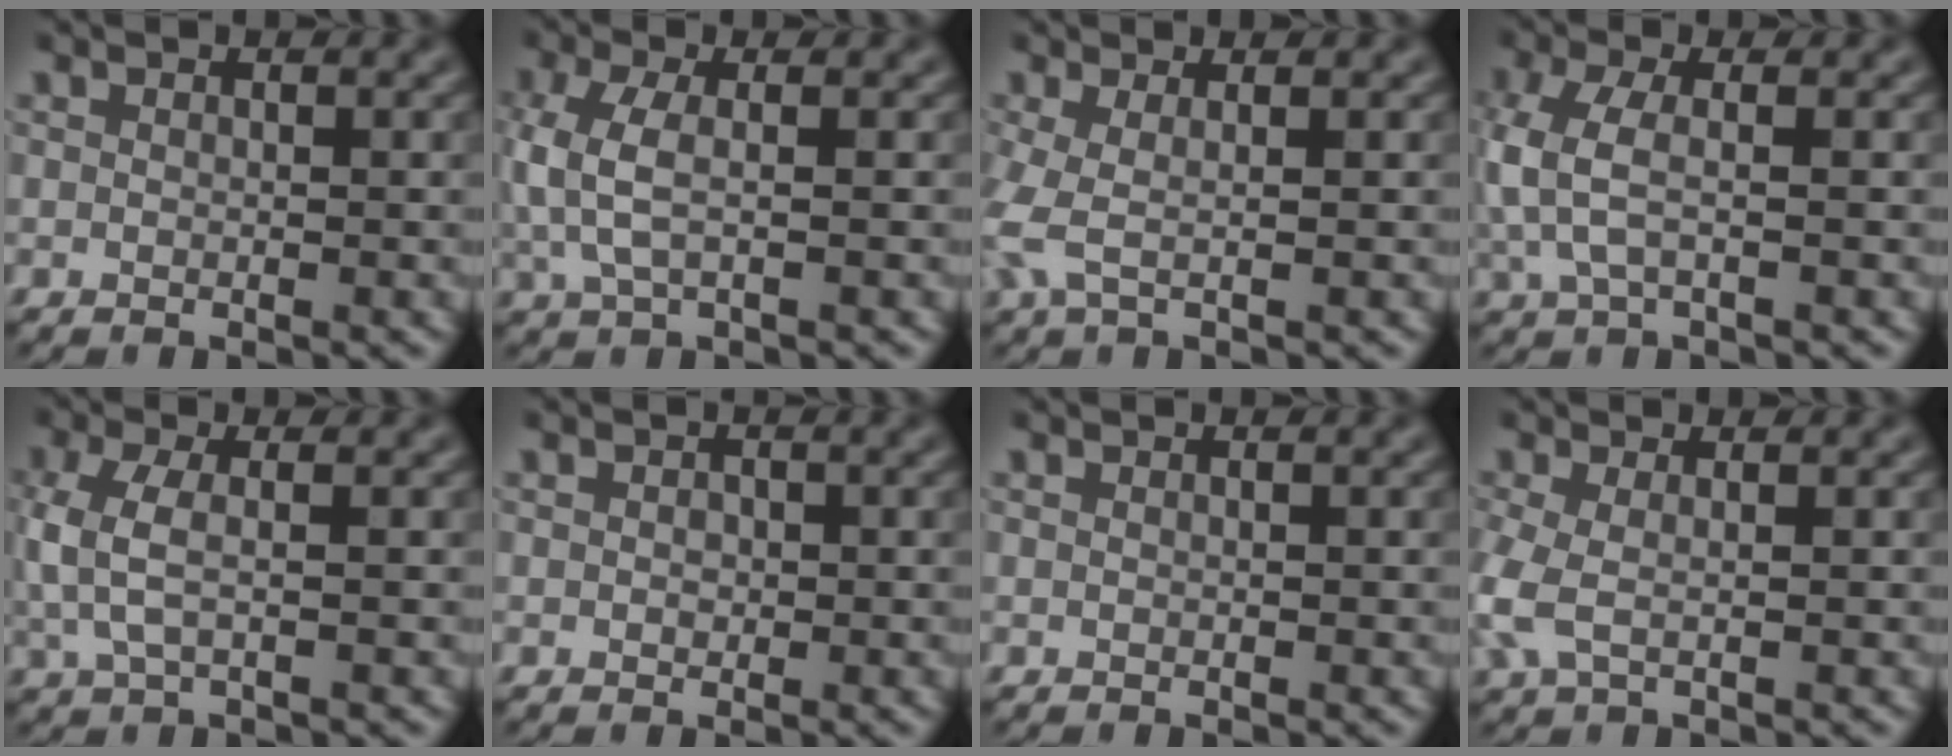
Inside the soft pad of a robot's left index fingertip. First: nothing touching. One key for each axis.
{"total": 3.7, "fx": 0.2, "fy": 1.6, "fz": 3.3, "tx": -0.088, "ty": 0.003, "tz": 0.000}
{"total": 2.7, "fx": -0.2, "fy": 0.8, "fz": 2.6, "tx": -0.069, "ty": -0.003, "tz": -0.009}
{"total": 3.7, "fx": 0.0, "fy": 1.6, "fz": 3.4, "tx": -0.094, "ty": 0.003, "tz": -0.005}
{"total": 3.3, "fx": 0.1, "fy": 1.4, "fz": 3.0, "tx": -0.081, "ty": 0.002, "tz": -0.001}
{"total": 0.8, "fx": 0.0, "fy": 0.6, "fz": 0.4, "tx": -0.007, "ty": -0.002, "tz": -0.002}
{"total": 0.0}
{"total": 3.3, "fx": -0.5, "fy": 1.6, "fz": 2.9, "tx": -0.085, "ty": -0.003, "tz": -0.014}